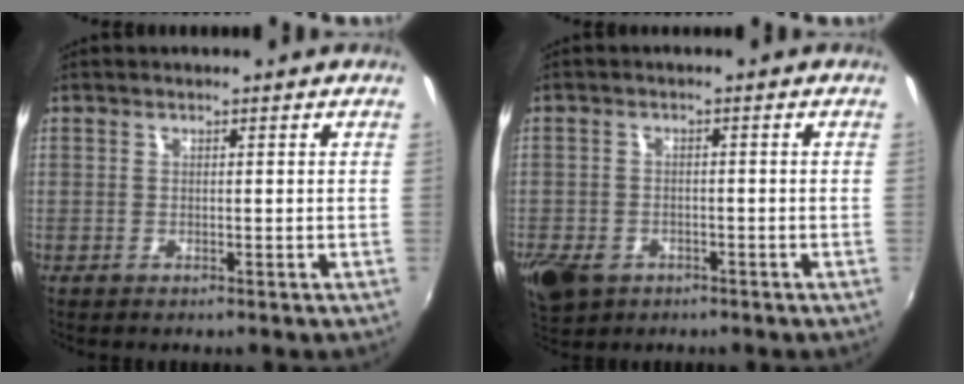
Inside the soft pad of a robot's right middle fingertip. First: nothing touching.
{"total": 8.0, "force": [-4.2, 5.4, 4.0], "torque": [-0.107, -0.020, -0.072]}